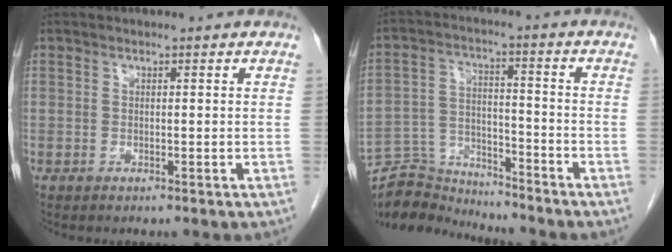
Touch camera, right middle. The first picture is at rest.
{"total": 9.9, "force": [-9.8, 1.3, -0.4], "torque": [0.005, 0.022, -0.180]}